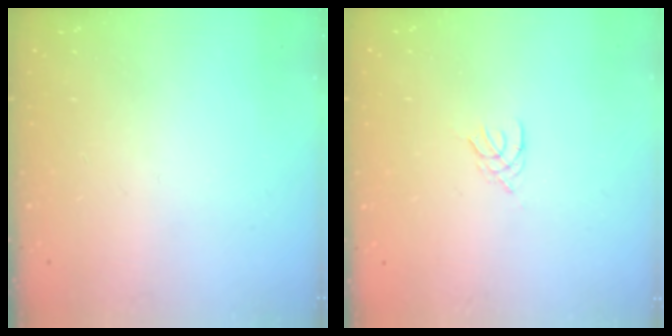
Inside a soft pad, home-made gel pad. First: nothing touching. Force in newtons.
{"total": 2.1, "press": 2.0, "slide": 0.4}